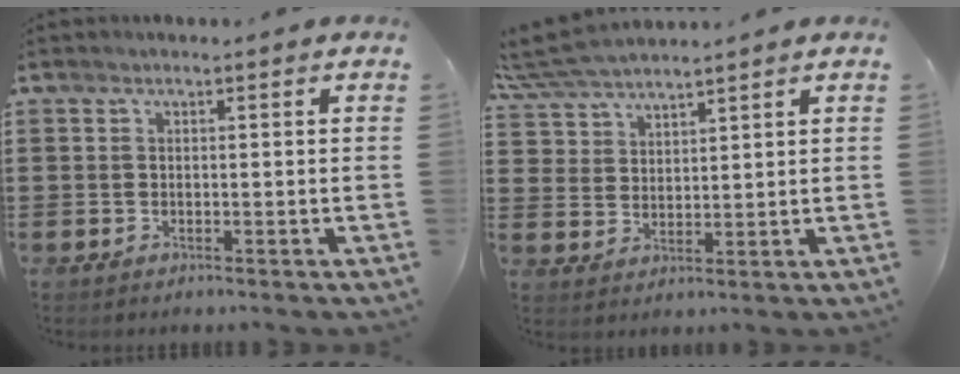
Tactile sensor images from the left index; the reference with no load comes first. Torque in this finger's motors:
{"motor_torque": [-0.02, -1.24, 0.30, 0.16]}